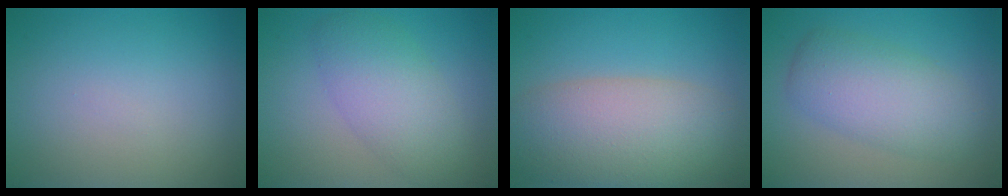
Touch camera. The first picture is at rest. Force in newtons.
{"total": 5.0, "press": 5.0, "slide": 0.4}
{"total": 8.9, "press": 8.9, "slide": 0.5}
{"total": 5.3, "press": 5.2, "slide": 0.2}